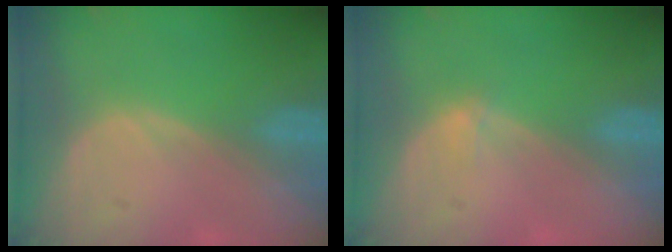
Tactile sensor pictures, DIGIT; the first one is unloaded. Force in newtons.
{"total": 1.1, "press": 0.8, "slide": 0.7}